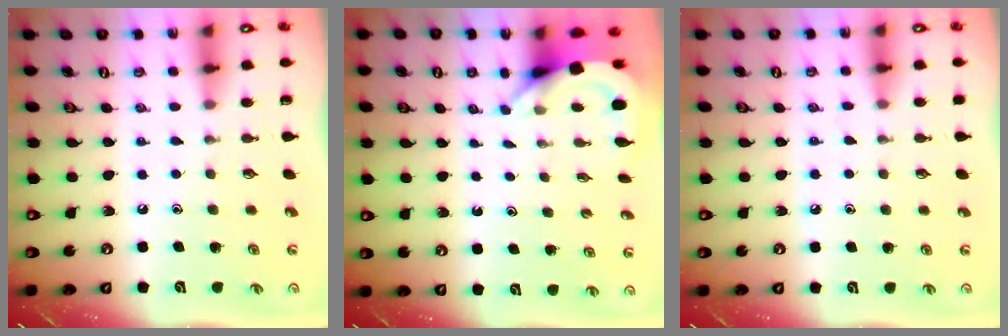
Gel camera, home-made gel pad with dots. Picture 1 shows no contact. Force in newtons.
{"total": 3.8, "press": 3.8, "slide": 0.3}
{"total": 5.2, "press": 5.2, "slide": 0.7}